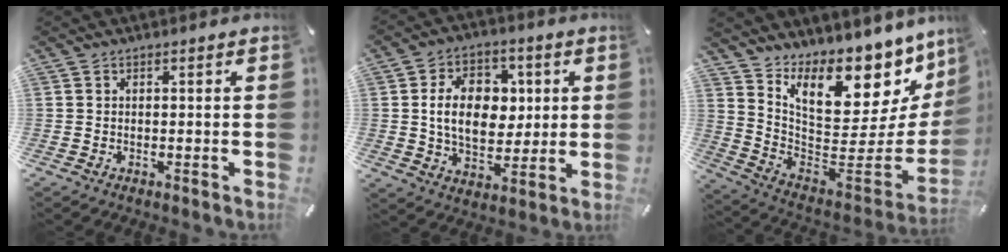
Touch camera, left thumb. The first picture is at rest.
{"total": 13.5, "force": [1.8, 9.7, 9.2], "torque": [-0.156, 0.012, 0.032]}
{"total": 15.3, "force": [11.2, 7.5, 7.2], "torque": [-0.097, -0.113, 0.189]}